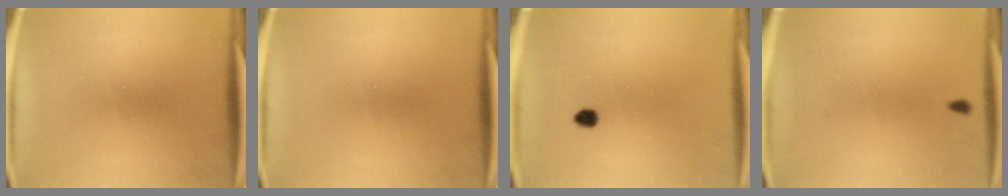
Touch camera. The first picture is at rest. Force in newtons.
{"total": 0.0}
{"total": 1.8}
{"total": 0.8}